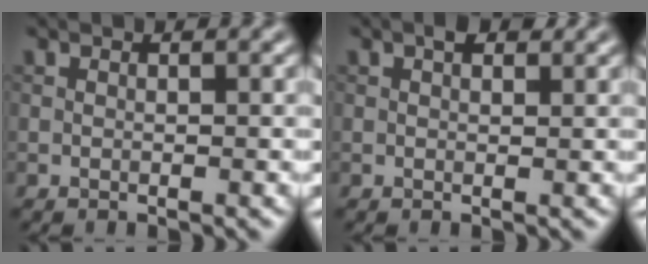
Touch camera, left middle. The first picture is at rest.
{"total": 1.4, "force": [0.8, 0.7, 1.0], "torque": [-0.012, 0.003, 0.012]}